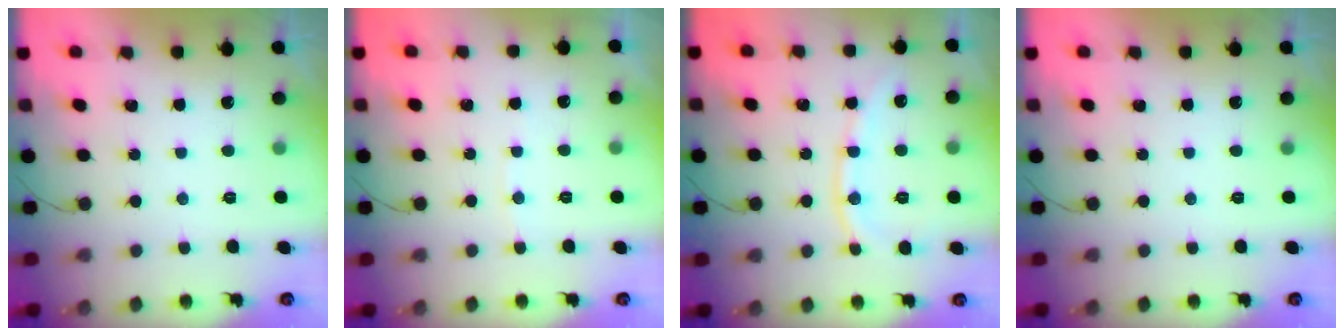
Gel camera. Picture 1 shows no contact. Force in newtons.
{"total": 2.2, "press": 2.2, "slide": 0.3}
{"total": 10.8, "press": 10.7, "slide": 1.3}
{"total": 0.0}